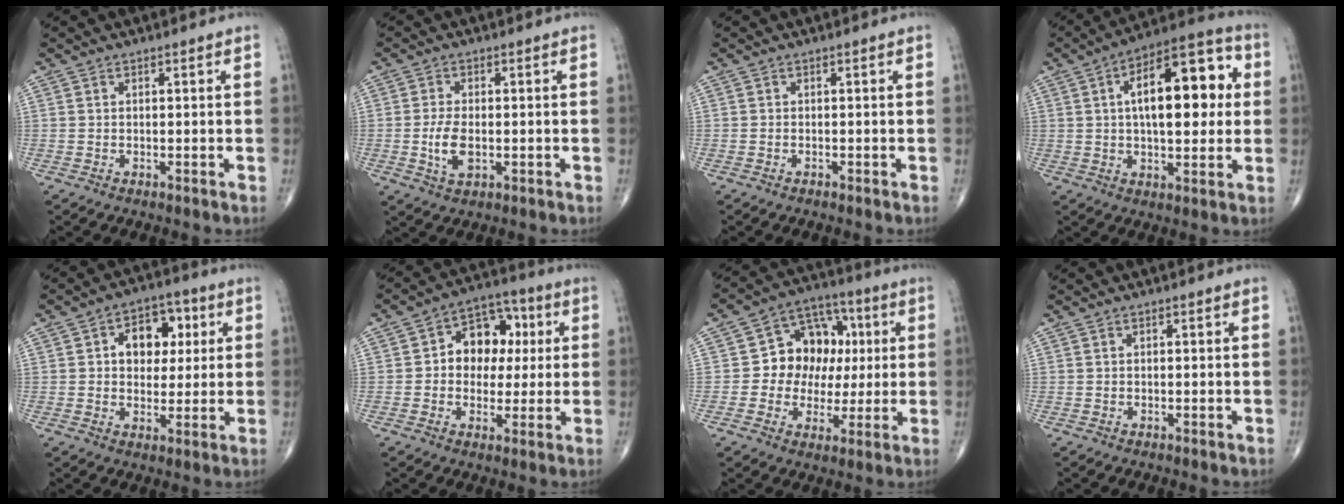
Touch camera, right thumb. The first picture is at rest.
{"total": 5.1, "force": [-0.8, 2.7, 4.3], "torque": [-0.086, -0.005, -0.013]}
{"total": 0.0}
{"total": 18.8, "force": [3.2, 8.4, 16.5], "torque": [-0.218, 0.022, 0.041]}
{"total": 10.2, "force": [2.4, 7.1, 6.9], "torque": [-0.057, 0.008, 0.034]}
{"total": 11.7, "force": [1.7, 8.6, 7.7], "torque": [-0.062, 0.020, 0.018]}
{"total": 13.2, "force": [1.3, 10.7, 7.7], "torque": [-0.064, 0.021, 0.018]}
{"total": 0.0}